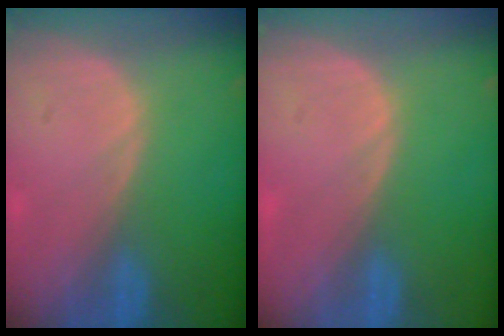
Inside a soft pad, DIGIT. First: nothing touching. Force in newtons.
{"total": 0.0}